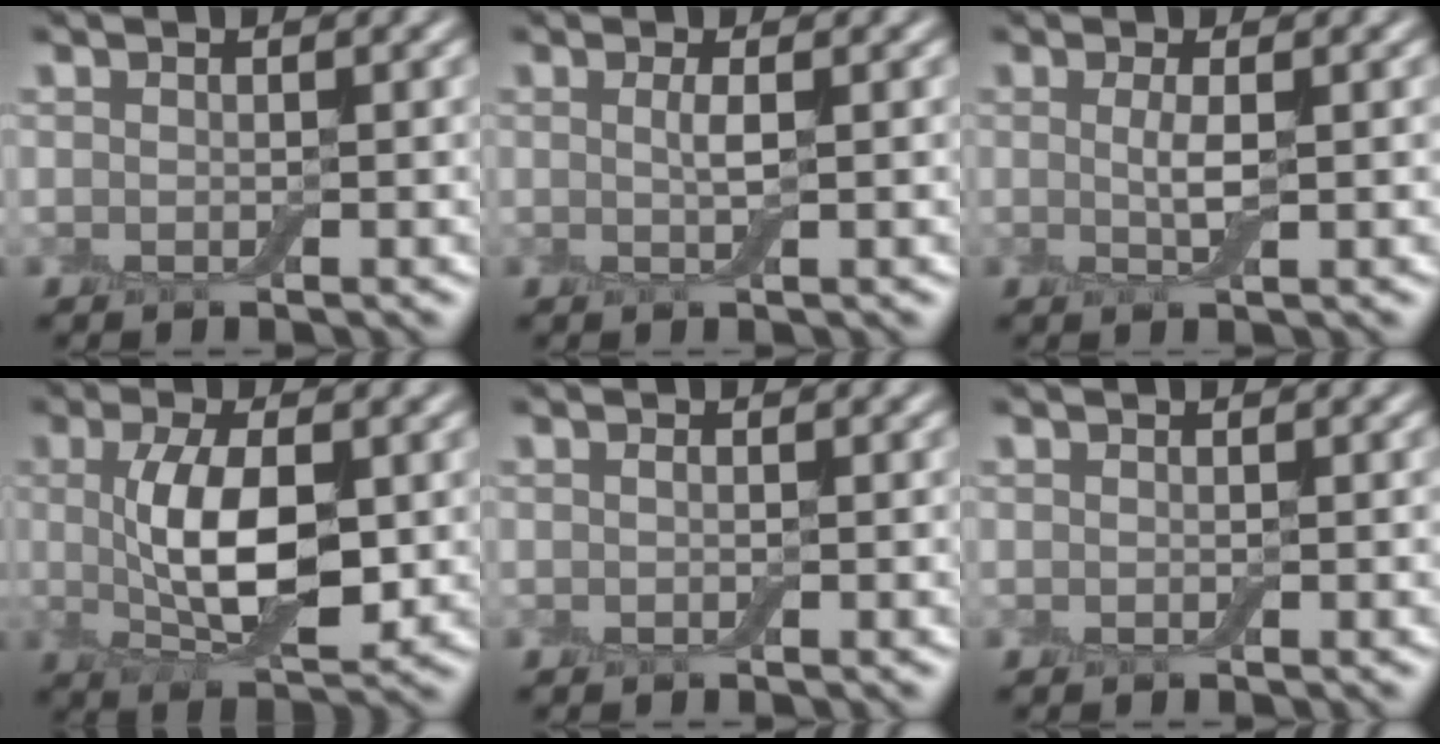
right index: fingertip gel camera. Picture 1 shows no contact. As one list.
[{"total": 1.1, "force": [0.1, 0.2, 1.1], "torque": [-0.022, 0.000, 0.001]}, {"total": 1.6, "force": [0.1, 0.3, 1.6], "torque": [-0.033, -0.002, 0.003]}, {"total": 6.8, "force": [0.6, 3.0, 6.1], "torque": [-0.118, -0.001, 0.014]}, {"total": 0.0}, {"total": 0.0}]